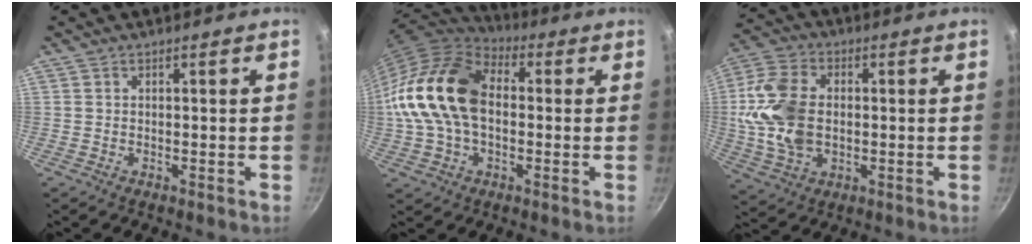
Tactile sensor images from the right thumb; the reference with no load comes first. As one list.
[{"total": 18.9, "force": [0.3, 12.7, 14.0], "torque": [-0.258, 0.036, -0.008]}, {"total": 14.3, "force": [0.1, 9.7, 10.5], "torque": [-0.200, 0.010, -0.002]}]